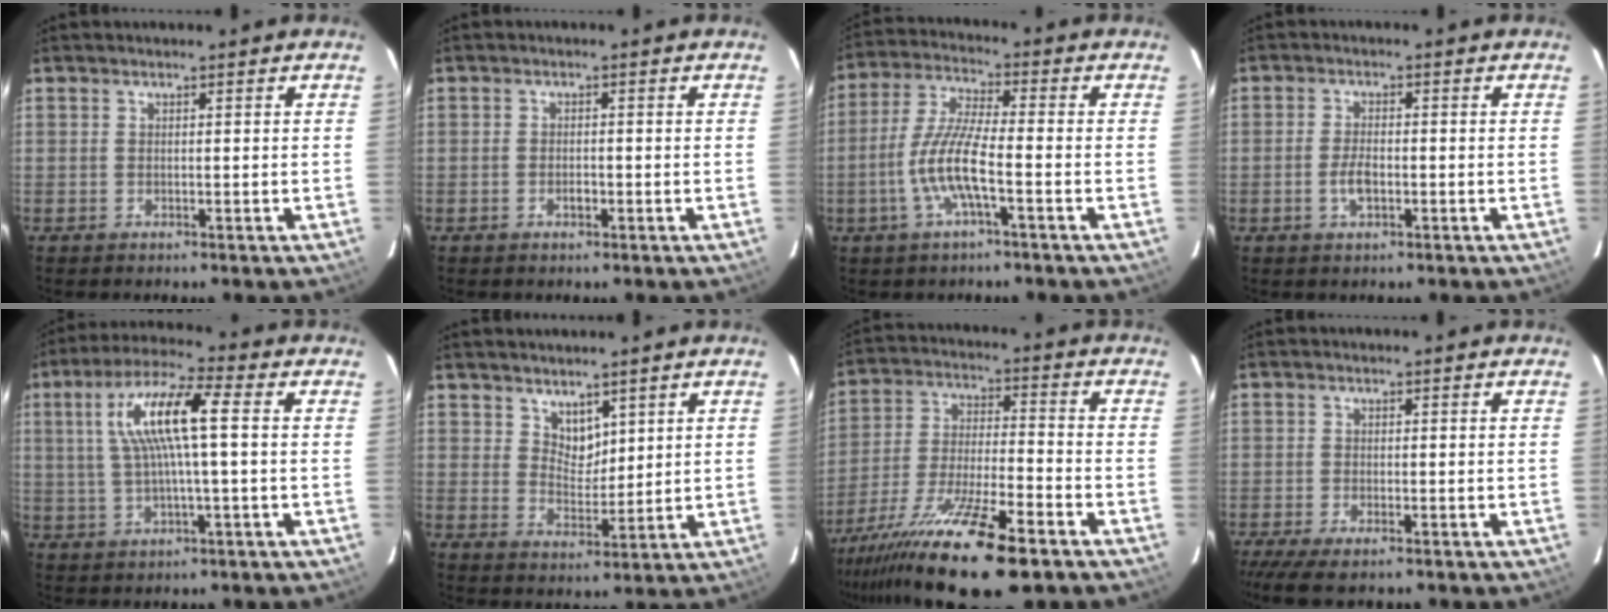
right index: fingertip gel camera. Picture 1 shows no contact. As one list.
[{"total": 1.7, "force": [-0.8, 0.9, 1.1], "torque": [-0.023, 0.002, -0.014]}, {"total": 9.8, "force": [-3.3, 1.2, 9.1], "torque": [-0.198, 0.000, -0.065]}, {"total": 3.6, "force": [-1.2, 1.6, 3.0], "torque": [-0.063, 0.000, -0.022]}, {"total": 11.7, "force": [1.7, 1.5, 11.4], "torque": [-0.215, 0.018, 0.032]}, {"total": 4.5, "force": [3.2, 2.7, 1.5], "torque": [-0.014, 0.002, 0.061]}, {"total": 20.6, "force": [-14.7, 3.7, 13.9], "torque": [-0.280, -0.050, -0.259]}, {"total": 6.8, "force": [-5.2, 1.5, 4.2], "torque": [-0.100, -0.030, -0.092]}]